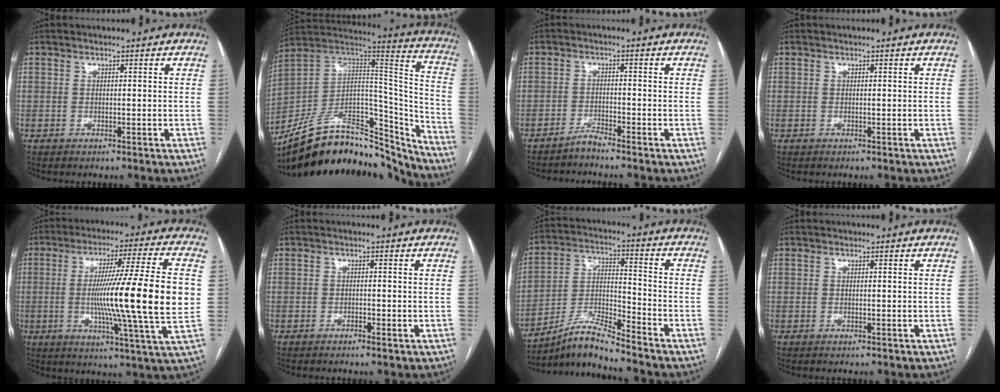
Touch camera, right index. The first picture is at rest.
{"total": 27.2, "force": [-22.8, 9.9, 10.9], "torque": [-0.157, 0.047, -0.349]}
{"total": 2.1, "force": [-2.0, -0.5, 0.3], "torque": [-0.003, -0.006, -0.041]}
{"total": 0.0}
{"total": 20.0, "force": [-0.4, -1.3, 20.0], "torque": [-0.304, -0.006, -0.020]}
{"total": 1.0, "force": [-0.7, 0.2, 0.7], "torque": [-0.014, 0.000, -0.010]}
{"total": 8.9, "force": [-8.2, -0.9, 3.5], "torque": [-0.079, 0.002, -0.152]}
{"total": 0.0}